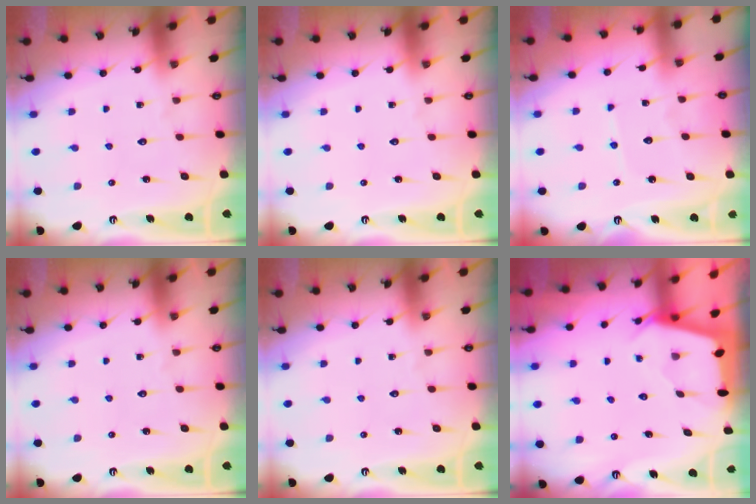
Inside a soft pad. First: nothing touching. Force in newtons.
{"total": 0.0}
{"total": 3.2, "press": 3.2, "slide": 0.1}
{"total": 0.0}
{"total": 0.0}
{"total": 2.4, "press": 2.4, "slide": 0.3}